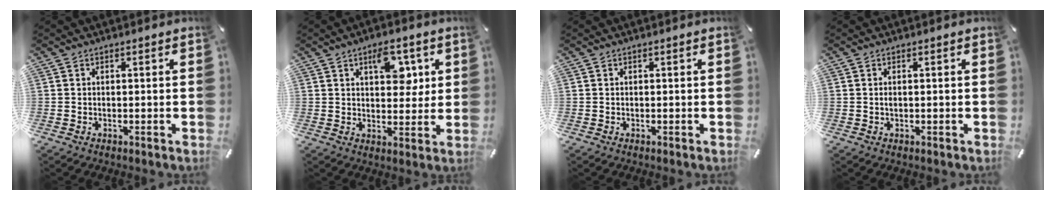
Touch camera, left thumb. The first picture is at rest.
{"total": 8.6, "force": [3.8, 5.0, 5.9], "torque": [-0.063, -0.010, 0.056]}
{"total": 0.0}
{"total": 0.8, "force": [0.0, 0.3, 0.7], "torque": [-0.014, 0.003, -0.001]}